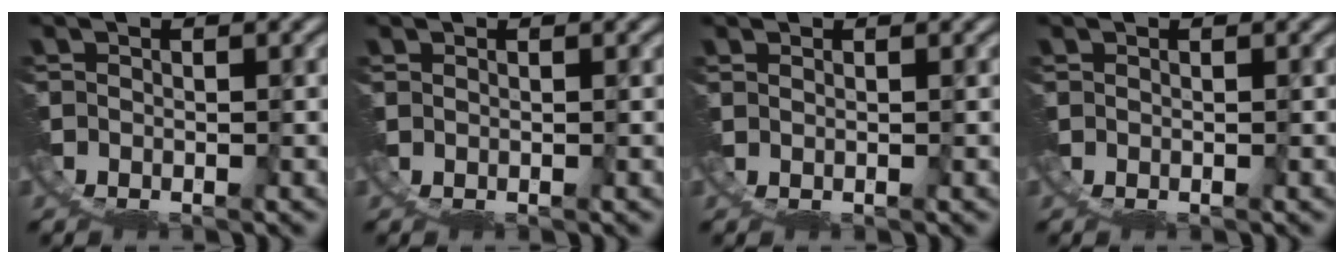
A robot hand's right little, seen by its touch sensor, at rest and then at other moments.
{"total": 0.6, "force": [0.1, -0.5, -0.4], "torque": [0.011, 0.004, -0.001]}
{"total": 0.9, "force": [0.1, -0.8, -0.5], "torque": [0.016, 0.006, -0.002]}
{"total": 0.0}